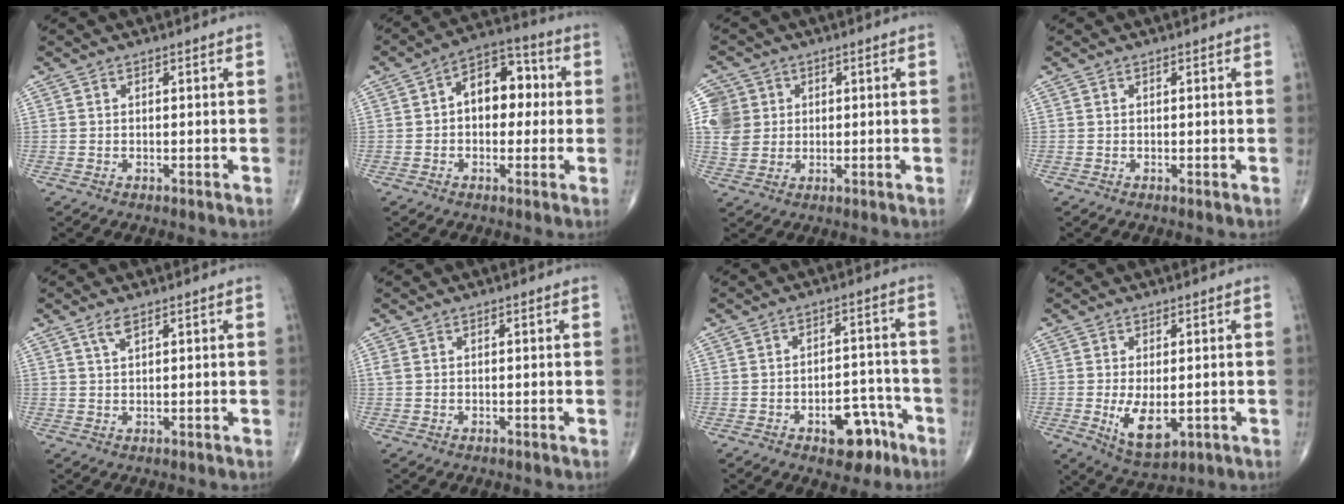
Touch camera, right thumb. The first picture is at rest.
{"total": 10.5, "force": [0.9, 6.9, 7.9], "torque": [-0.082, 0.029, 0.004]}
{"total": 7.5, "force": [1.7, 6.9, 2.4], "torque": [-0.030, 0.002, 0.033]}
{"total": 0.0}
{"total": 2.2, "force": [1.4, 0.7, 1.5], "torque": [-0.035, 0.001, 0.031]}
{"total": 0.8, "force": [0.3, 0.5, 0.6], "torque": [-0.016, 0.009, 0.010]}
{"total": 8.7, "force": [-4.7, 4.8, 5.4], "torque": [-0.044, 0.044, -0.061]}
{"total": 7.2, "force": [-1.2, 3.5, 6.2], "torque": [-0.101, -0.018, -0.006]}